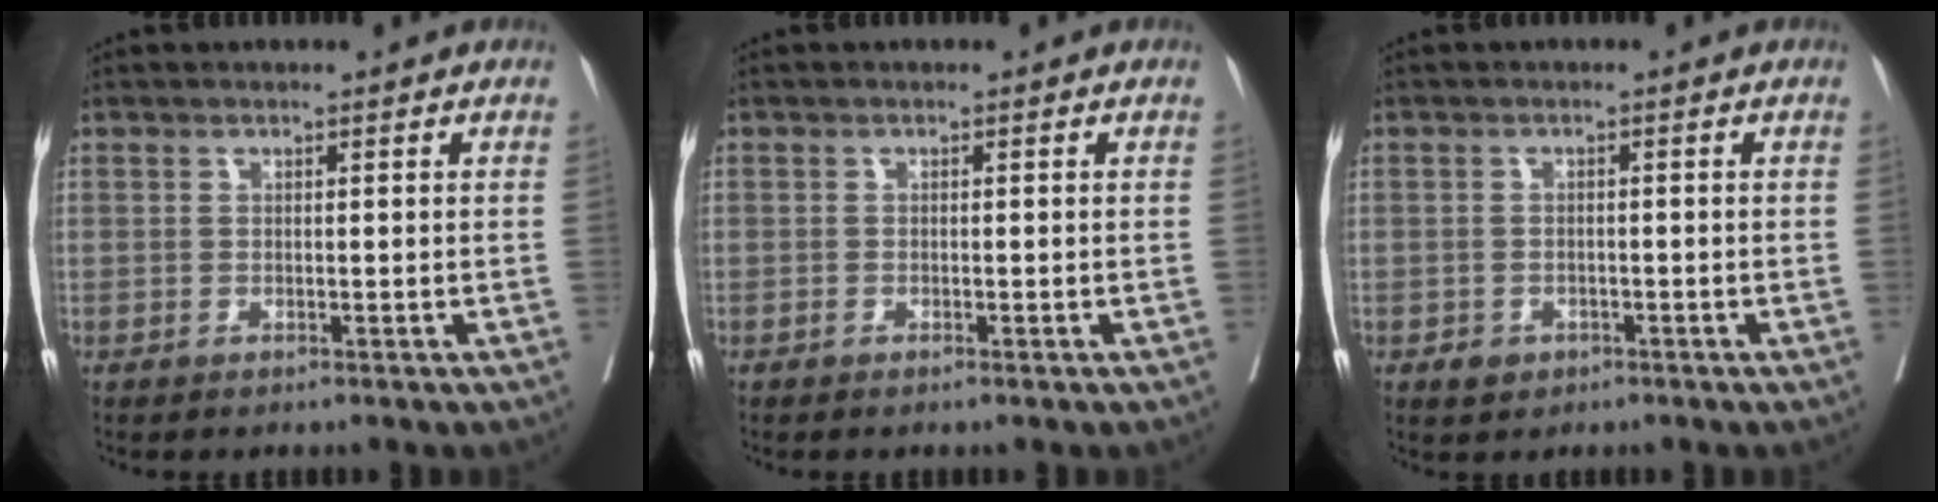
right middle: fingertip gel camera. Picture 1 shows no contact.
{"total": 0.7, "force": [-0.5, 0.1, 0.5], "torque": [-0.010, -0.001, -0.007]}
{"total": 2.2, "force": [-1.2, 1.7, 0.7], "torque": [-0.009, 0.004, -0.013]}